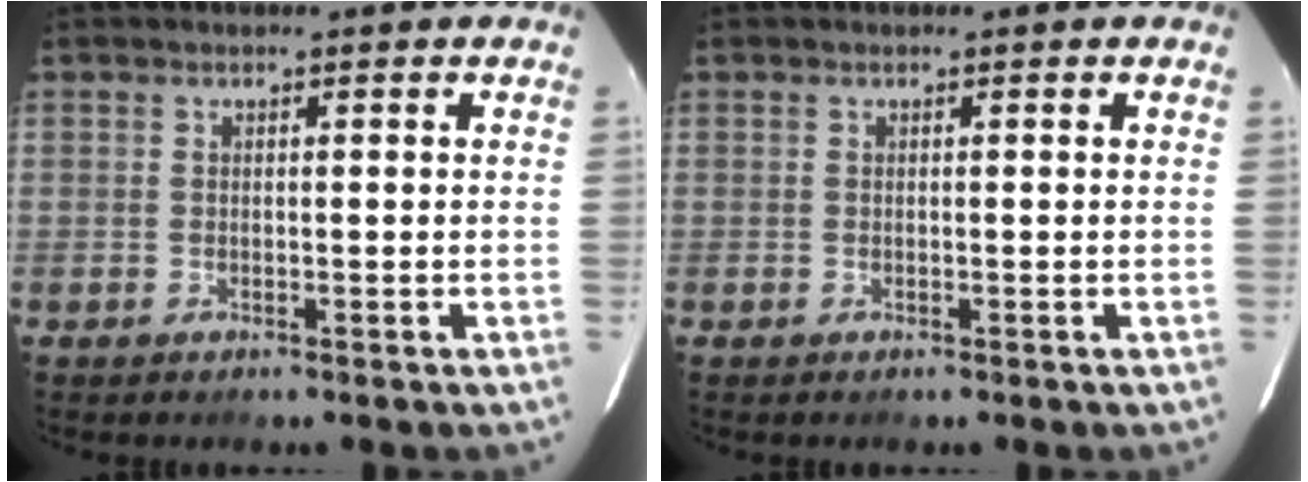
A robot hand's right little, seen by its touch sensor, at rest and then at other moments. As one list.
[{"total": 0.0}]